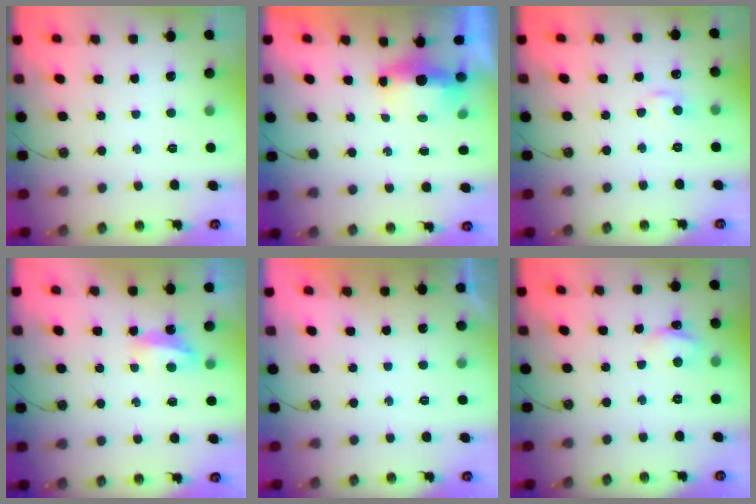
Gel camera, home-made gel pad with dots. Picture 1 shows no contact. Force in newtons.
{"total": 5.4, "press": 5.0, "slide": 2.1}
{"total": 5.8, "press": 5.8, "slide": 0.6}
{"total": 5.0, "press": 4.9, "slide": 0.6}
{"total": 0.0}
{"total": 3.3, "press": 3.3, "slide": 0.4}